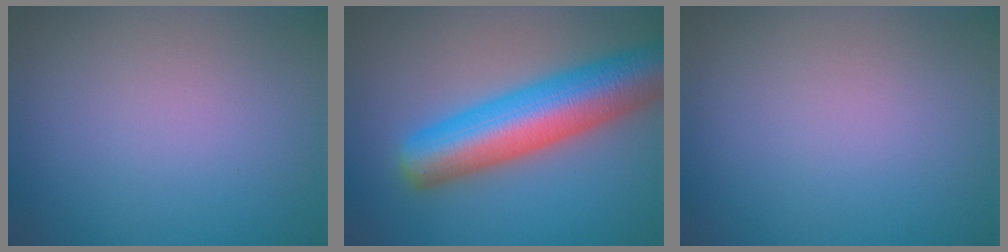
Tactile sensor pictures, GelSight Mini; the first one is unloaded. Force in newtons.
{"total": 9.8, "press": 9.8, "slide": 0.3}
{"total": 0.0}